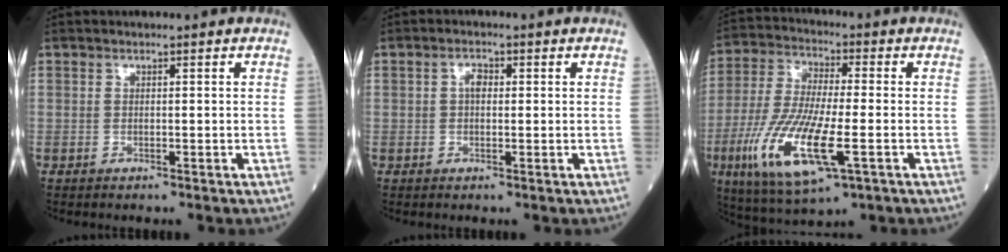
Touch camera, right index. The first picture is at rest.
{"total": 1.9, "force": [0.3, 1.1, 1.5], "torque": [-0.027, 0.006, 0.002]}
{"total": 15.4, "force": [-4.9, 3.2, 14.2], "torque": [-0.304, -0.027, -0.086]}